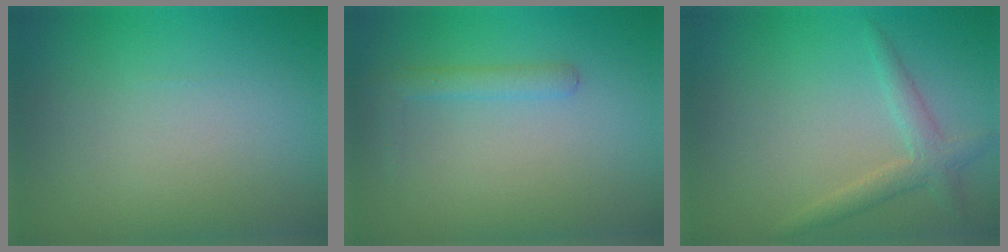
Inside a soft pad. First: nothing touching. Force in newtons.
{"total": 1.6, "press": 1.6, "slide": 0.1}
{"total": 2.1, "press": 2.1, "slide": 0.0}